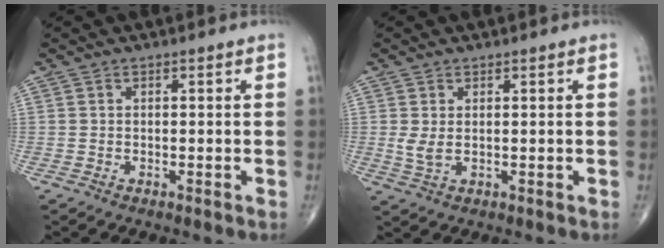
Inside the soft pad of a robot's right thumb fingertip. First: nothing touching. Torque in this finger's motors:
{"motor_torque": [0.77, 0.93, 0.30, -0.09, -0.01]}